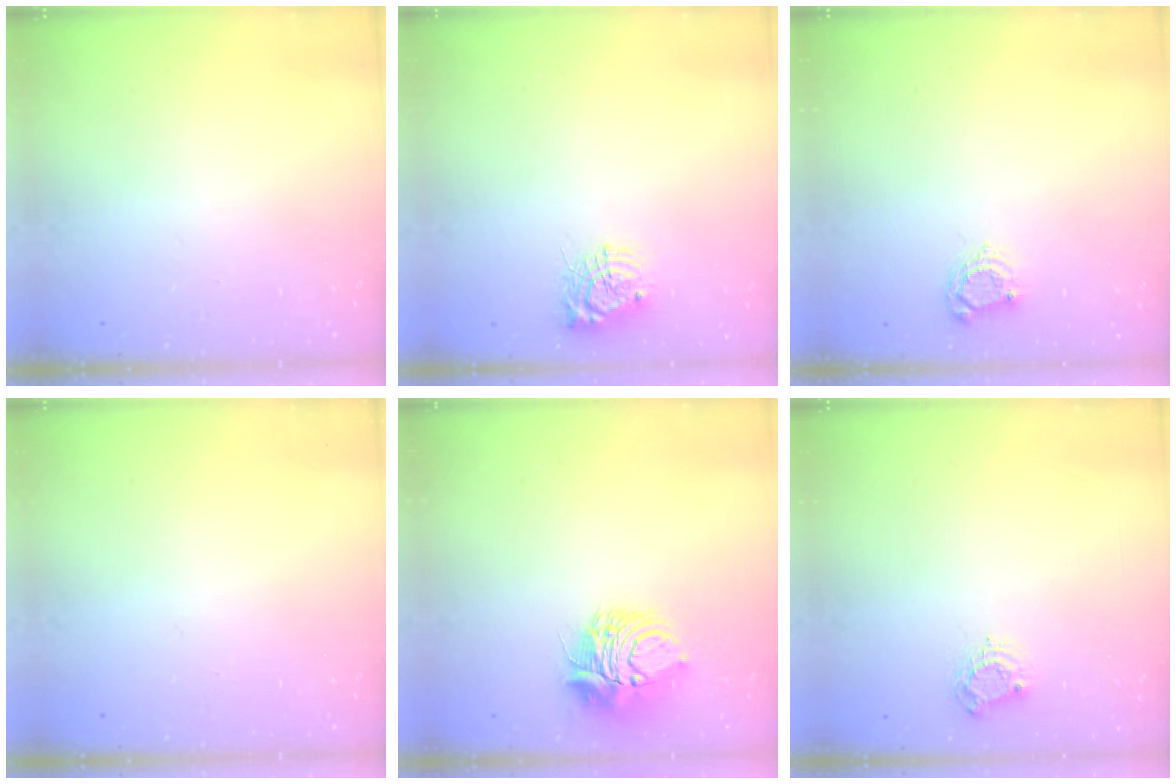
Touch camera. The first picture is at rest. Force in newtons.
{"total": 8.7, "press": 8.7, "slide": 0.5}
{"total": 4.3, "press": 4.3, "slide": 0.5}
{"total": 0.0}
{"total": 9.4, "press": 9.4, "slide": 0.5}
{"total": 5.5, "press": 5.5, "slide": 0.4}